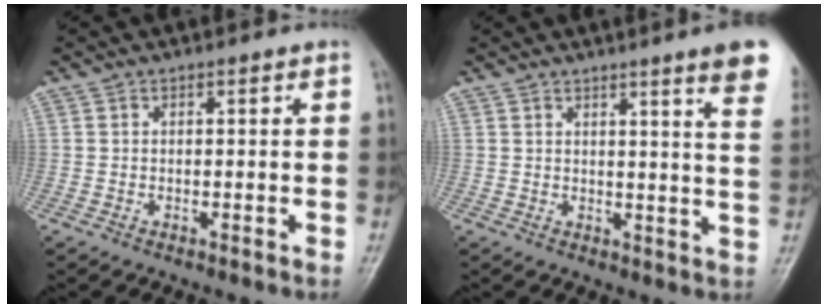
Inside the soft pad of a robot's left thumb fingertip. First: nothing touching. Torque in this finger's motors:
{"motor_torque": [0.60, 0.42, 1.50, -1.27, 0.11]}